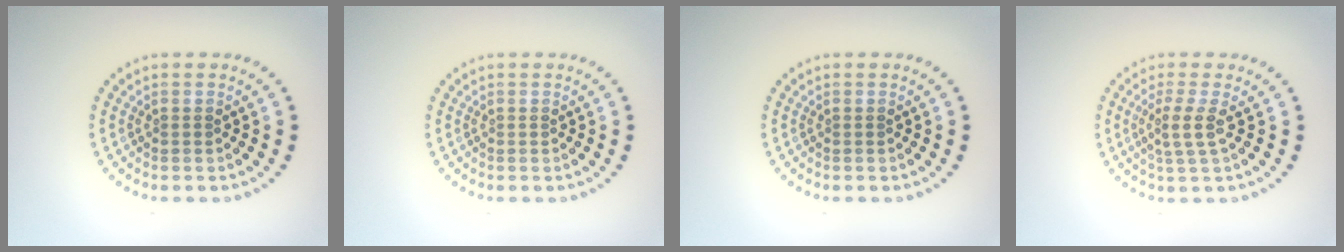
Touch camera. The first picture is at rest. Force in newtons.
{"total": 0.0}
{"total": 0.0}
{"total": 2.3, "press": 1.7, "slide": 1.5}